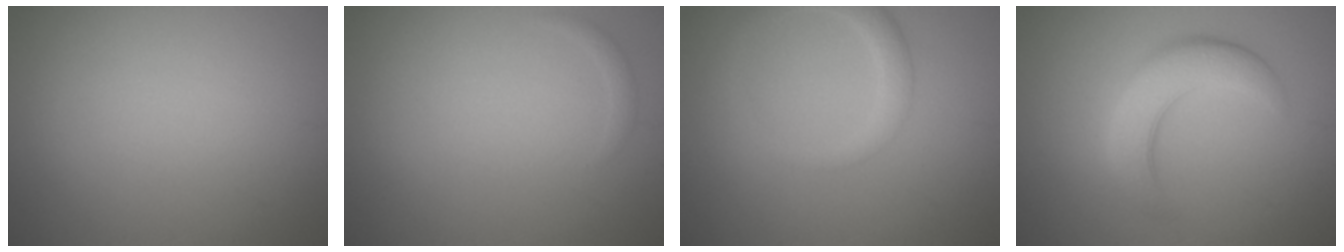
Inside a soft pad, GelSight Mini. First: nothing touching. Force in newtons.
{"total": 0.6, "press": 0.6, "slide": 0.0}
{"total": 2.5, "press": 2.5, "slide": 0.2}
{"total": 5.2, "press": 5.2, "slide": 0.3}